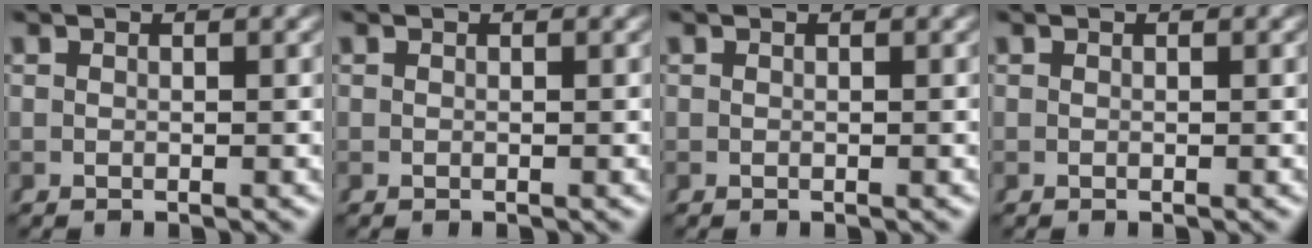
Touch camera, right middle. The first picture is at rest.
{"total": 0.0}
{"total": 0.0}
{"total": 0.0}